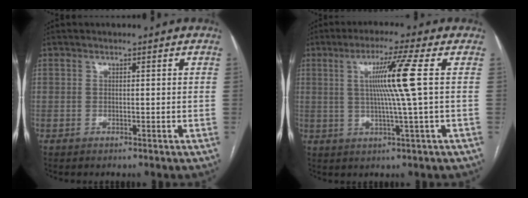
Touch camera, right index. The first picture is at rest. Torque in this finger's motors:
{"motor_torque": [1.11, 0.19, 0.26, 0.12]}